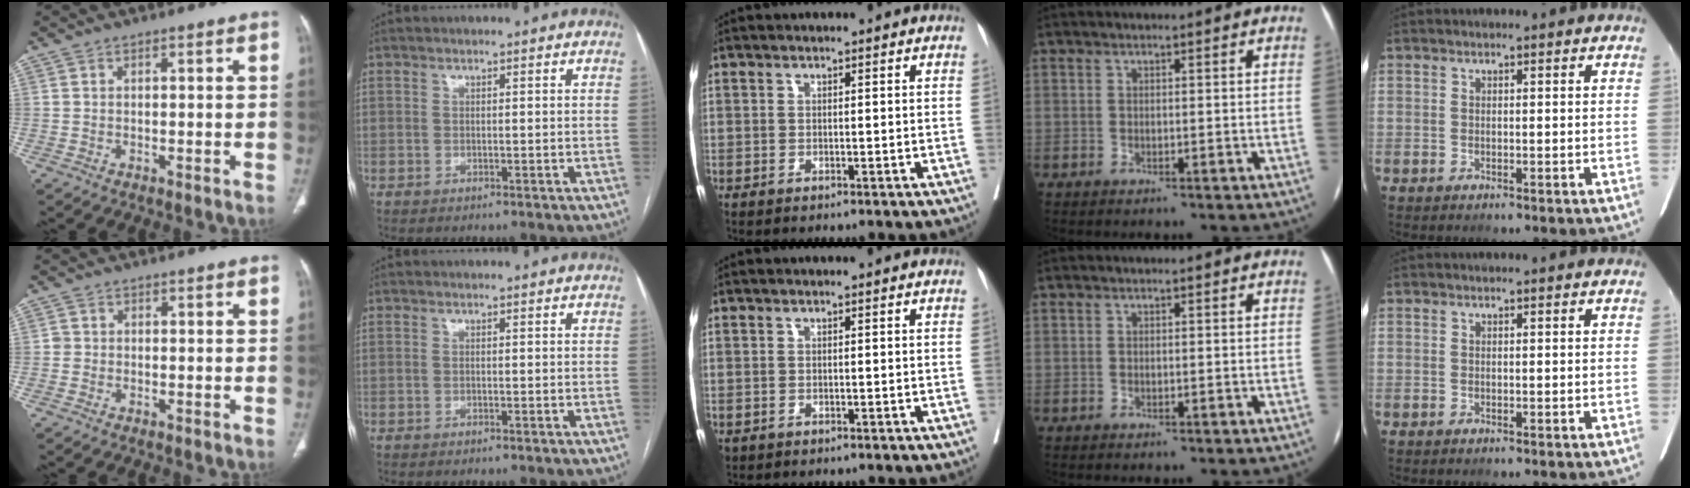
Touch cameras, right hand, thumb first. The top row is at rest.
{"thumb": {"total": 1.0, "force": [-0.2, 1.0, 0.1], "torque": [0.004, 0.005, -0.004]}}